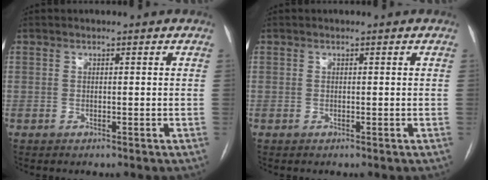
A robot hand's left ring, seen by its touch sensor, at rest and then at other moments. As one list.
[{"total": 0.0}]